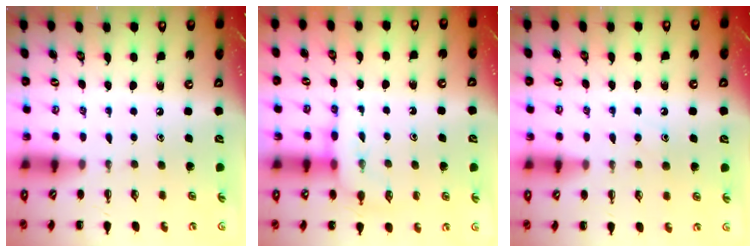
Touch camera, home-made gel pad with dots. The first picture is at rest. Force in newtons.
{"total": 8.3, "press": 8.3, "slide": 0.7}
{"total": 6.7, "press": 6.6, "slide": 1.0}